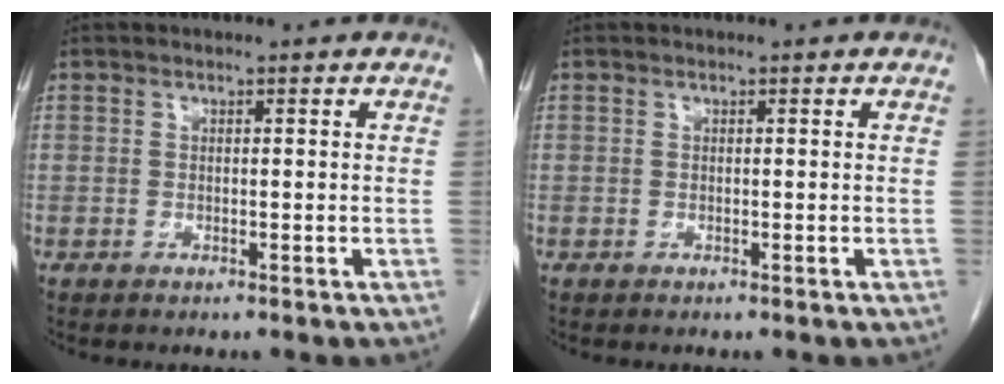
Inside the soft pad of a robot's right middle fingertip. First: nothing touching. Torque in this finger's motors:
{"motor_torque": [-0.24, -0.26, 0.00, -0.01]}